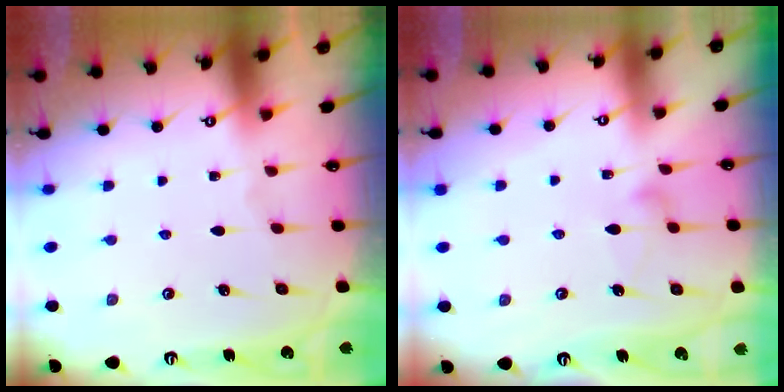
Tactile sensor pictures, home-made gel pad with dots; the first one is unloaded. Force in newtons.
{"total": 5.6, "press": 5.6, "slide": 0.3}